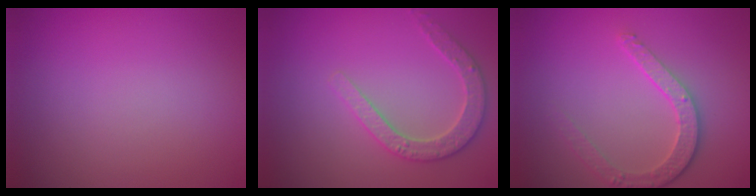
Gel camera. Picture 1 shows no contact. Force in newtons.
{"total": 3.0, "press": 3.0, "slide": 0.3}
{"total": 3.6, "press": 2.9, "slide": 2.2}